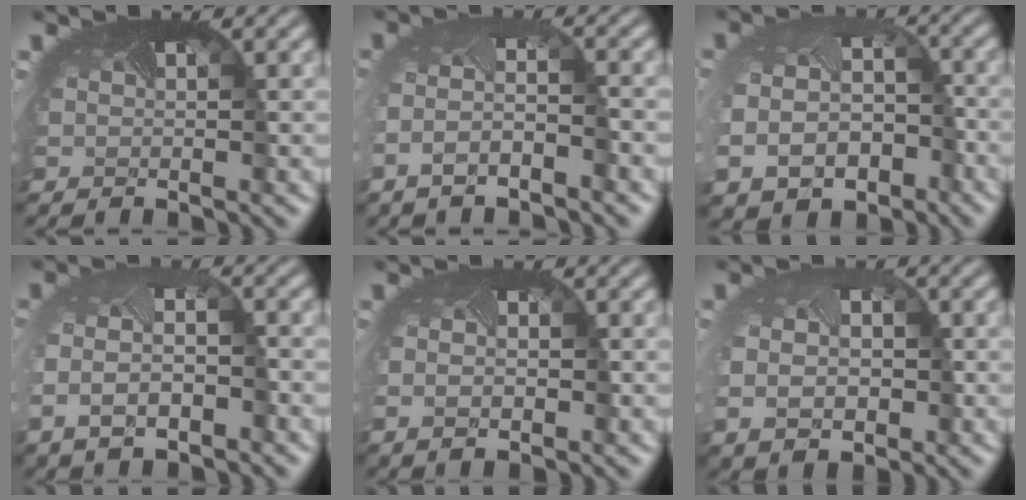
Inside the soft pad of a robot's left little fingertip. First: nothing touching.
{"total": 3.3, "force": [-2.1, 0.6, 2.4], "torque": [-0.051, -0.007, -0.041]}
{"total": 7.8, "force": [-3.6, 5.4, 4.4], "torque": [-0.093, -0.037, -0.041]}
{"total": 4.9, "force": [-1.5, 2.4, 4.0], "torque": [-0.084, -0.013, -0.022]}
{"total": 2.7, "force": [-0.5, 1.6, 2.1], "torque": [-0.027, -0.002, -0.001]}
{"total": 5.4, "force": [-0.6, 3.9, 3.7], "torque": [-0.069, -0.007, 0.004]}